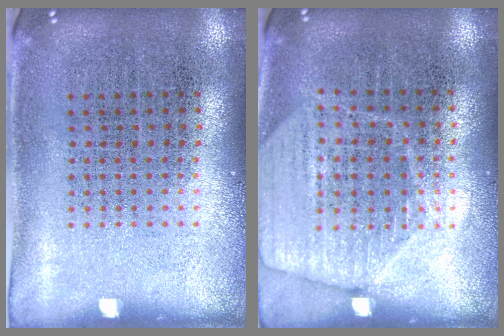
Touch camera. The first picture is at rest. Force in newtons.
{"total": 1.8, "press": 1.6, "slide": 0.7}